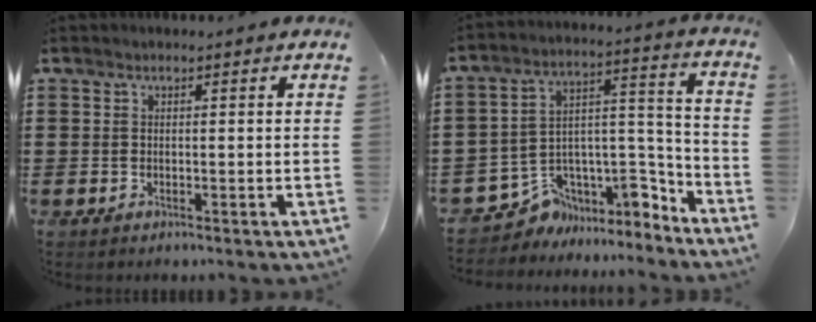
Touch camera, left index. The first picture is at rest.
{"total": 7.5, "force": [-6.1, 4.0, 1.8], "torque": [-0.032, 0.003, -0.111]}